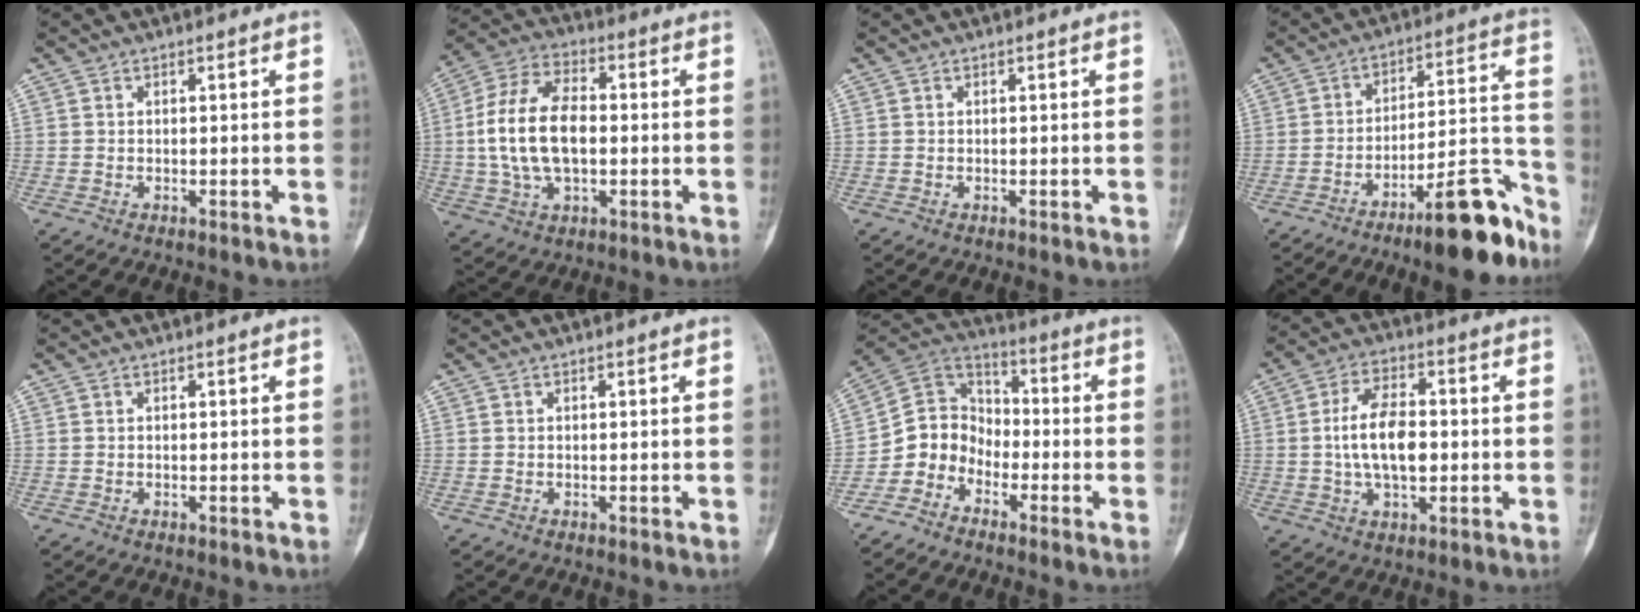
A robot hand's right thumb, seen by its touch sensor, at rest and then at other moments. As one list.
[{"total": 15.4, "force": [-0.2, 8.8, 12.6], "torque": [-0.245, 0.022, -0.005]}, {"total": 0.0}, {"total": 16.0, "force": [-10.7, 4.0, 11.3], "torque": [-0.133, 0.098, -0.169]}, {"total": 0.0}, {"total": 0.0}, {"total": 8.9, "force": [-4.5, 7.2, 2.5], "torque": [-0.020, 0.070, -0.102]}, {"total": 11.0, "force": [-0.1, 5.8, 9.3], "torque": [-0.165, 0.008, -0.004]}]